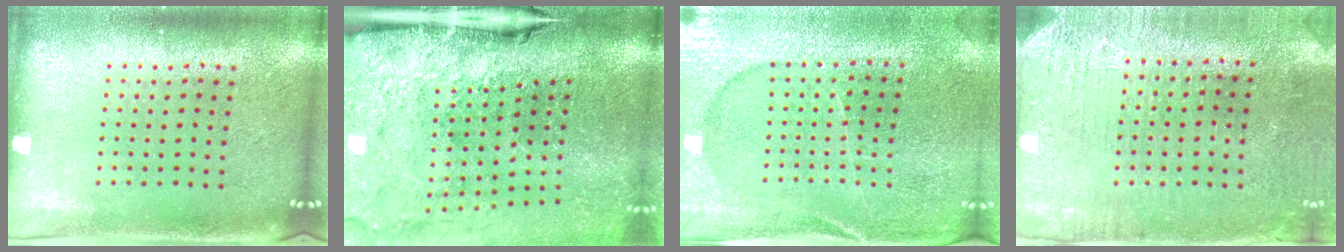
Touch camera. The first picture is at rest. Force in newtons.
{"total": 4.7, "press": 3.6, "slide": 3.0}
{"total": 1.8, "press": 1.8, "slide": 0.2}
{"total": 3.1, "press": 2.7, "slide": 1.5}